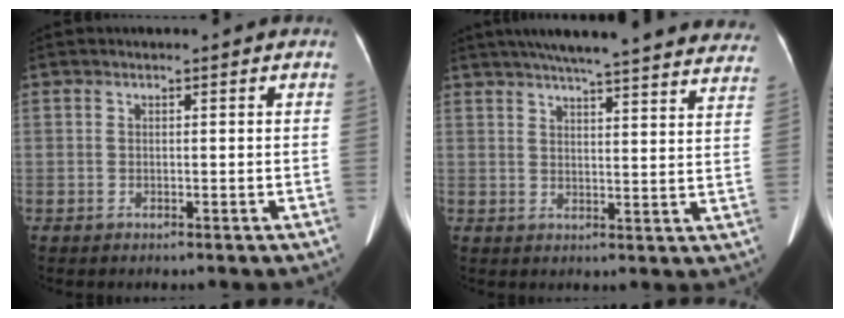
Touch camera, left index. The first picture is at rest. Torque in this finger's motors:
{"motor_torque": [0.80, -1.11, 0.07, 0.13]}